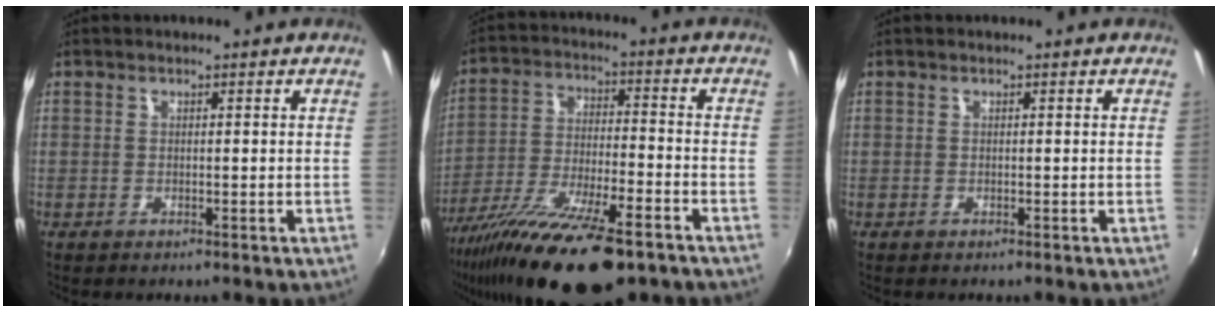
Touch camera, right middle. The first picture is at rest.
{"total": 21.0, "force": [-14.9, 5.1, 13.9], "torque": [-0.265, -0.056, -0.253]}
{"total": 0.0}